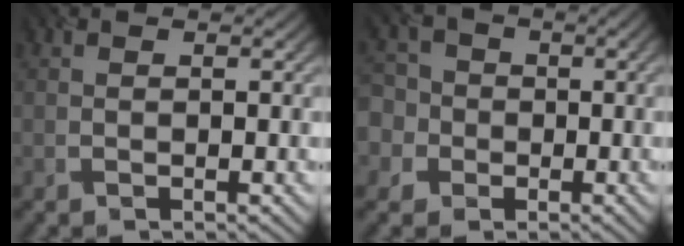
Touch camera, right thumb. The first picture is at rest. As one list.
[{"total": 6.8, "force": [-0.9, 6.5, 1.8], "torque": [-0.067, 0.005, -0.048]}]